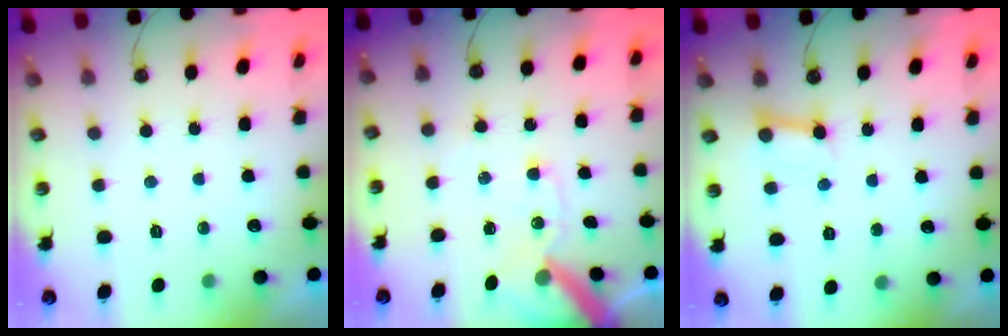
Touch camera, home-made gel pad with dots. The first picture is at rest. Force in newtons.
{"total": 12.9, "press": 12.8, "slide": 1.7}
{"total": 3.1, "press": 3.1, "slide": 0.1}